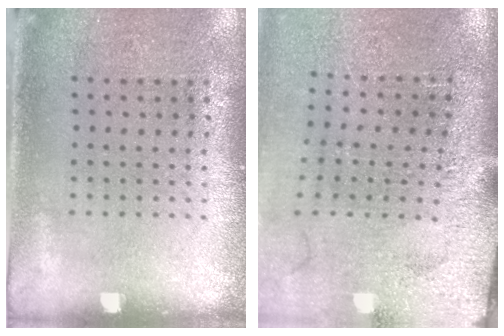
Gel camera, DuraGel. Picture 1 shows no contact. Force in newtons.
{"total": 3.6, "press": 3.0, "slide": 1.9}